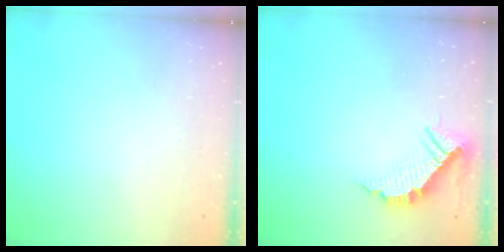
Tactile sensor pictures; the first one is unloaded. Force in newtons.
{"total": 10.4, "press": 10.4, "slide": 0.6}